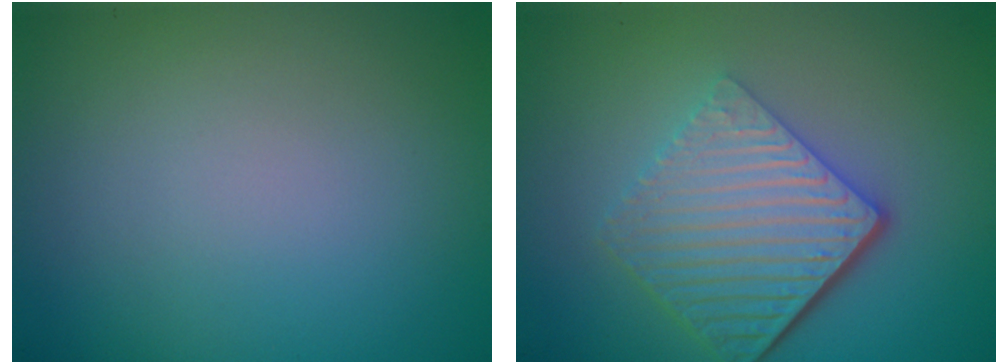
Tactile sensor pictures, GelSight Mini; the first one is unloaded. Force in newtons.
{"total": 6.7, "press": 4.4, "slide": 5.1}